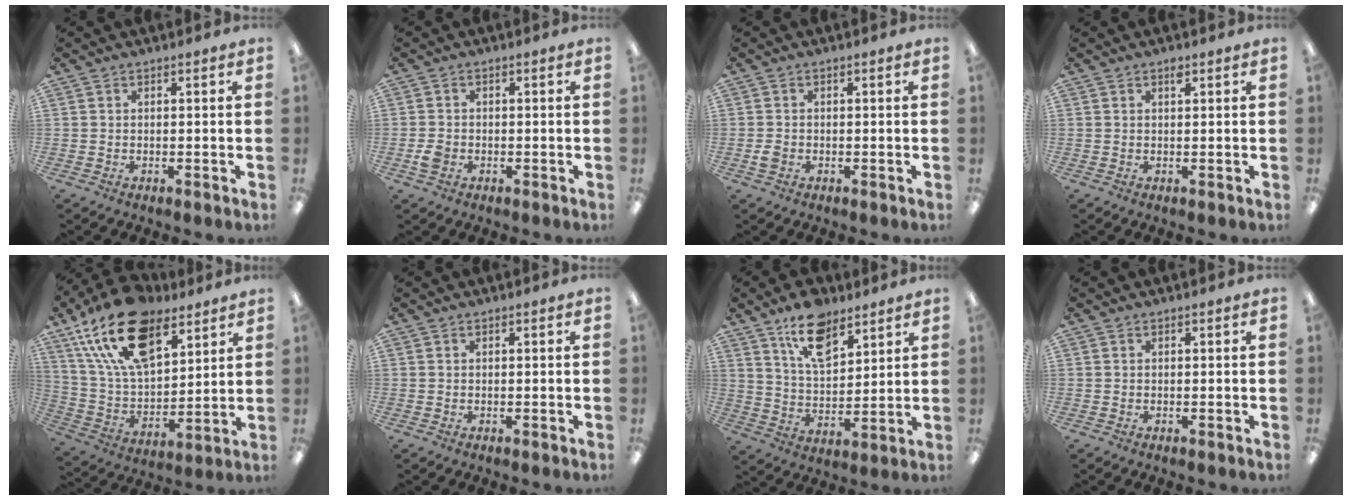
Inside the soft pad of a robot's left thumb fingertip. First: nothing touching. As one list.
[{"total": 2.6, "force": [-0.8, 2.1, 1.4], "torque": [-0.023, 0.005, -0.014]}, {"total": 1.9, "force": [-0.5, 1.5, 1.1], "torque": [-0.018, 0.002, -0.008]}, {"total": 1.2, "force": [0.9, 0.3, 0.8], "torque": [-0.011, -0.003, 0.014]}, {"total": 22.2, "force": [13.1, 11.5, 13.6], "torque": [-0.261, -0.058, 0.235]}, {"total": 0.0}, {"total": 12.7, "force": [8.6, 6.3, 6.9], "torque": [-0.108, -0.037, 0.153]}, {"total": 0.0}]